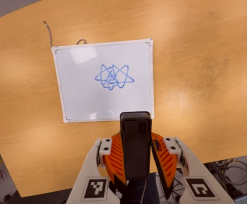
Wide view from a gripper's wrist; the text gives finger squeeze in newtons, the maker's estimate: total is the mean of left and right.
{"total": 6.2, "left": 5.8, "right": 6.6}